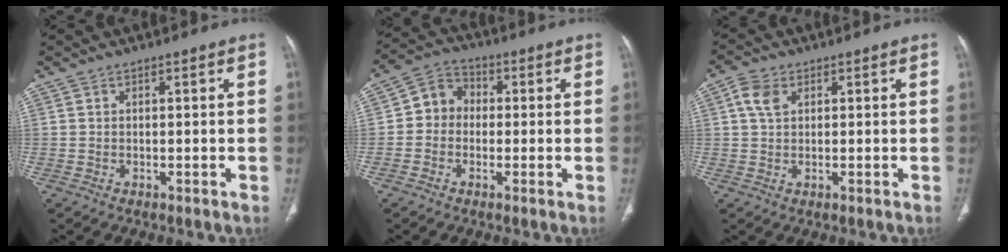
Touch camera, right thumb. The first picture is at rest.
{"total": 6.6, "force": [-0.3, 5.8, 3.1], "torque": [-0.029, 0.023, -0.022]}
{"total": 4.3, "force": [1.3, 2.9, 2.9], "torque": [-0.062, 0.005, 0.026]}